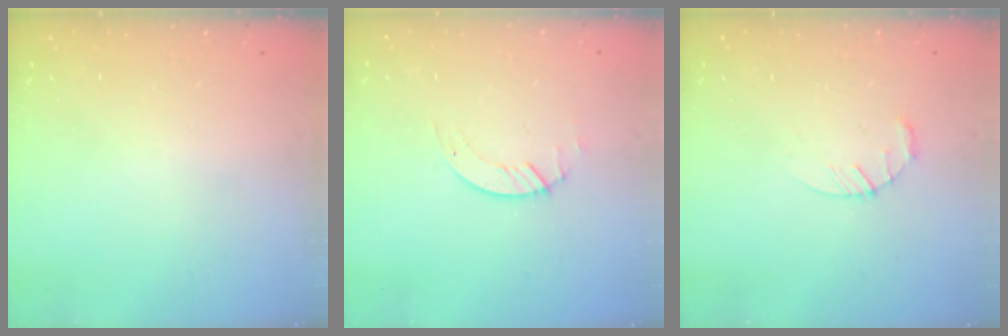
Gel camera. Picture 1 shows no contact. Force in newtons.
{"total": 1.2, "press": 1.1, "slide": 0.2}
{"total": 3.5, "press": 3.4, "slide": 0.5}